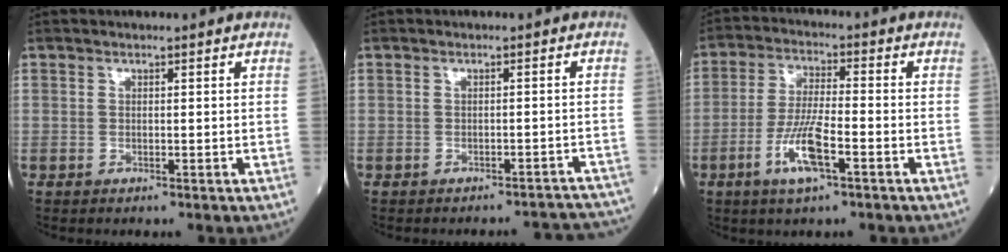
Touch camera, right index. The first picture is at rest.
{"total": 9.7, "force": [-9.5, 1.3, 1.3], "torque": [0.005, 0.010, -0.097]}
{"total": 8.2, "force": [-3.5, 1.3, 7.3], "torque": [-0.149, -0.007, -0.065]}